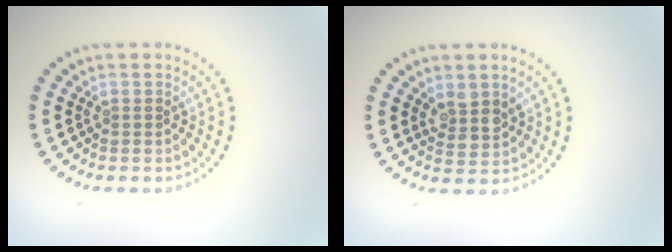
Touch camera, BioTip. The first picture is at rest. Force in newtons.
{"total": 2.4, "press": 2.2, "slide": 1.1}